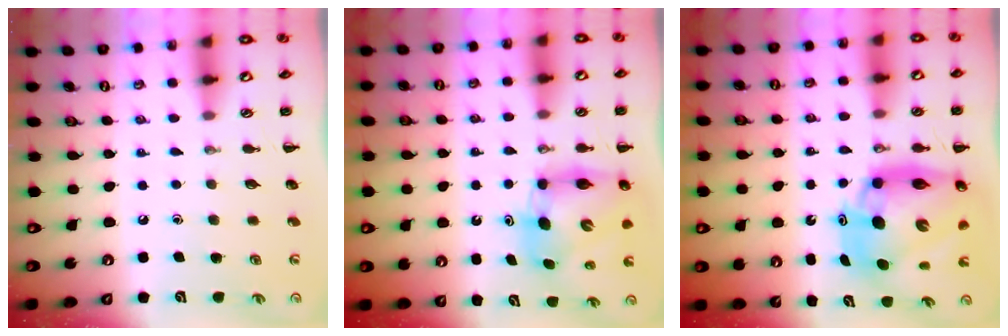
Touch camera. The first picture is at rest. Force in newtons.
{"total": 7.4, "press": 7.4, "slide": 0.8}
{"total": 13.7, "press": 13.0, "slide": 4.2}